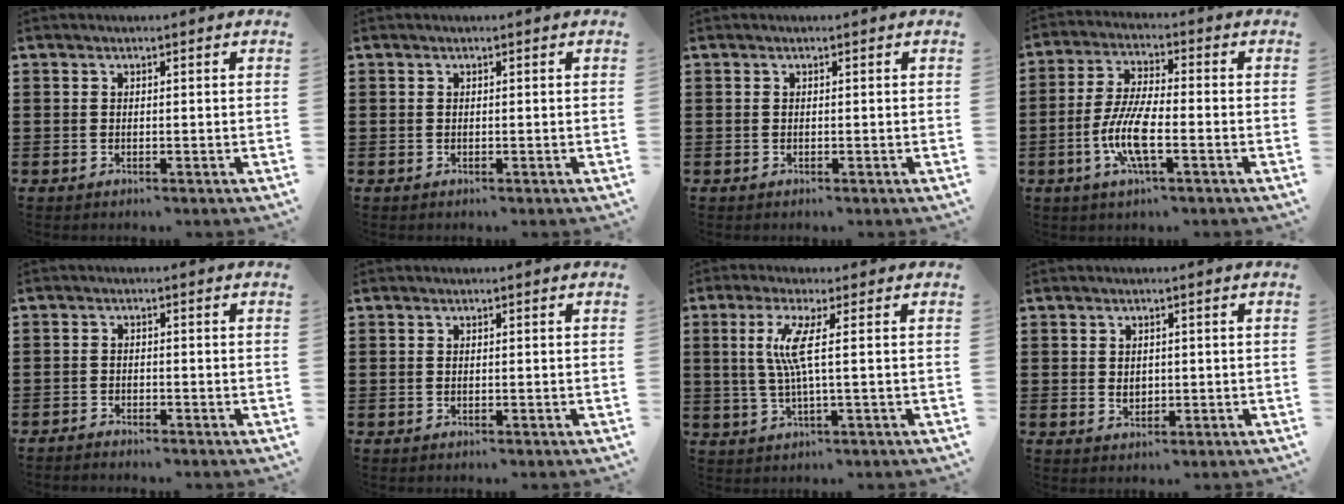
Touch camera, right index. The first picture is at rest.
{"total": 0.0}
{"total": 0.0}
{"total": 8.4, "force": [-2.7, 2.3, 7.7], "torque": [-0.173, -0.015, -0.056]}
{"total": 1.2, "force": [-1.2, 0.2, -0.1], "torque": [-0.001, 0.004, -0.025]}
{"total": 0.0}
{"total": 5.9, "force": [1.0, -0.6, 5.7], "torque": [-0.124, -0.014, 0.010]}
{"total": 1.5, "force": [0.2, 1.2, 0.8], "torque": [-0.017, 0.009, 0.003]}